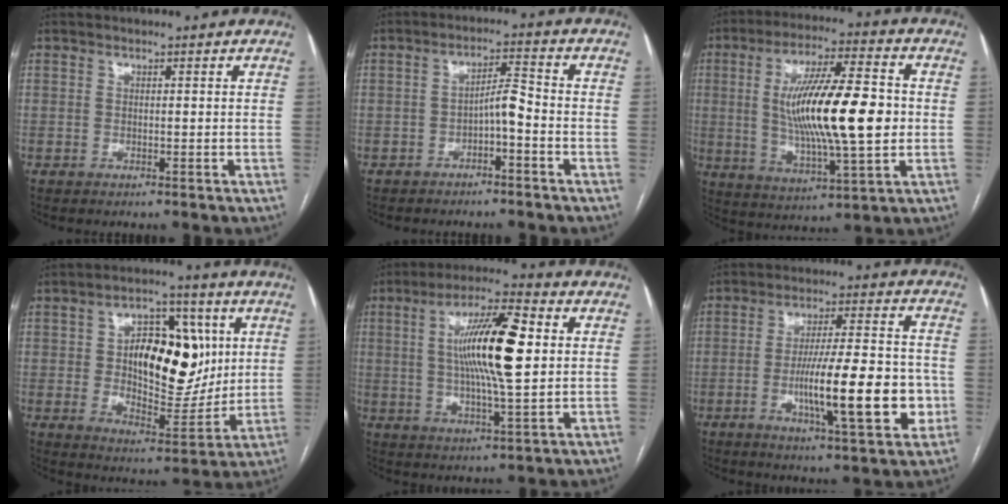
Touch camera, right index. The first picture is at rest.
{"total": 4.1, "force": [-1.9, 0.8, 3.5], "torque": [-0.060, 0.015, -0.030]}
{"total": 18.2, "force": [0.5, 3.0, 17.9], "torque": [-0.322, 0.005, 0.008]}
{"total": 16.8, "force": [3.1, 8.6, 14.1], "torque": [-0.225, 0.017, 0.057]}
{"total": 14.7, "force": [2.3, 2.3, 14.4], "torque": [-0.255, 0.014, 0.036]}
{"total": 15.9, "force": [-3.7, 2.6, 15.2], "torque": [-0.246, 0.002, -0.055]}